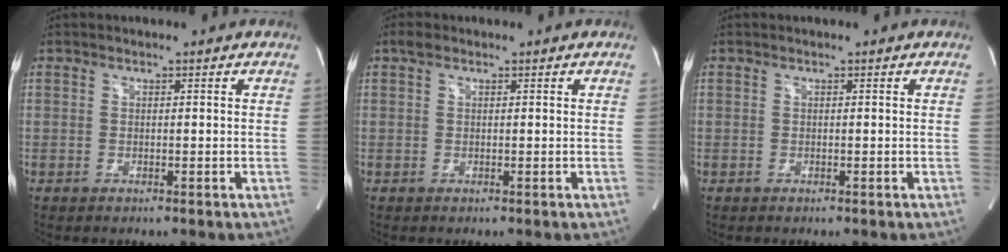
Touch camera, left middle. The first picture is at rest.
{"total": 1.2, "force": [0.8, 0.6, 0.6], "torque": [-0.017, 0.015, 0.015]}
{"total": 0.0}